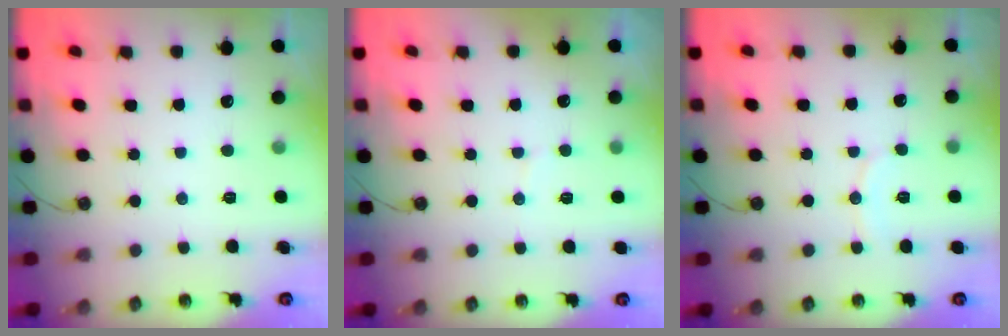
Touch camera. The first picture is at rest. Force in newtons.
{"total": 2.3, "press": 2.0, "slide": 1.2}
{"total": 5.4, "press": 5.4, "slide": 0.6}